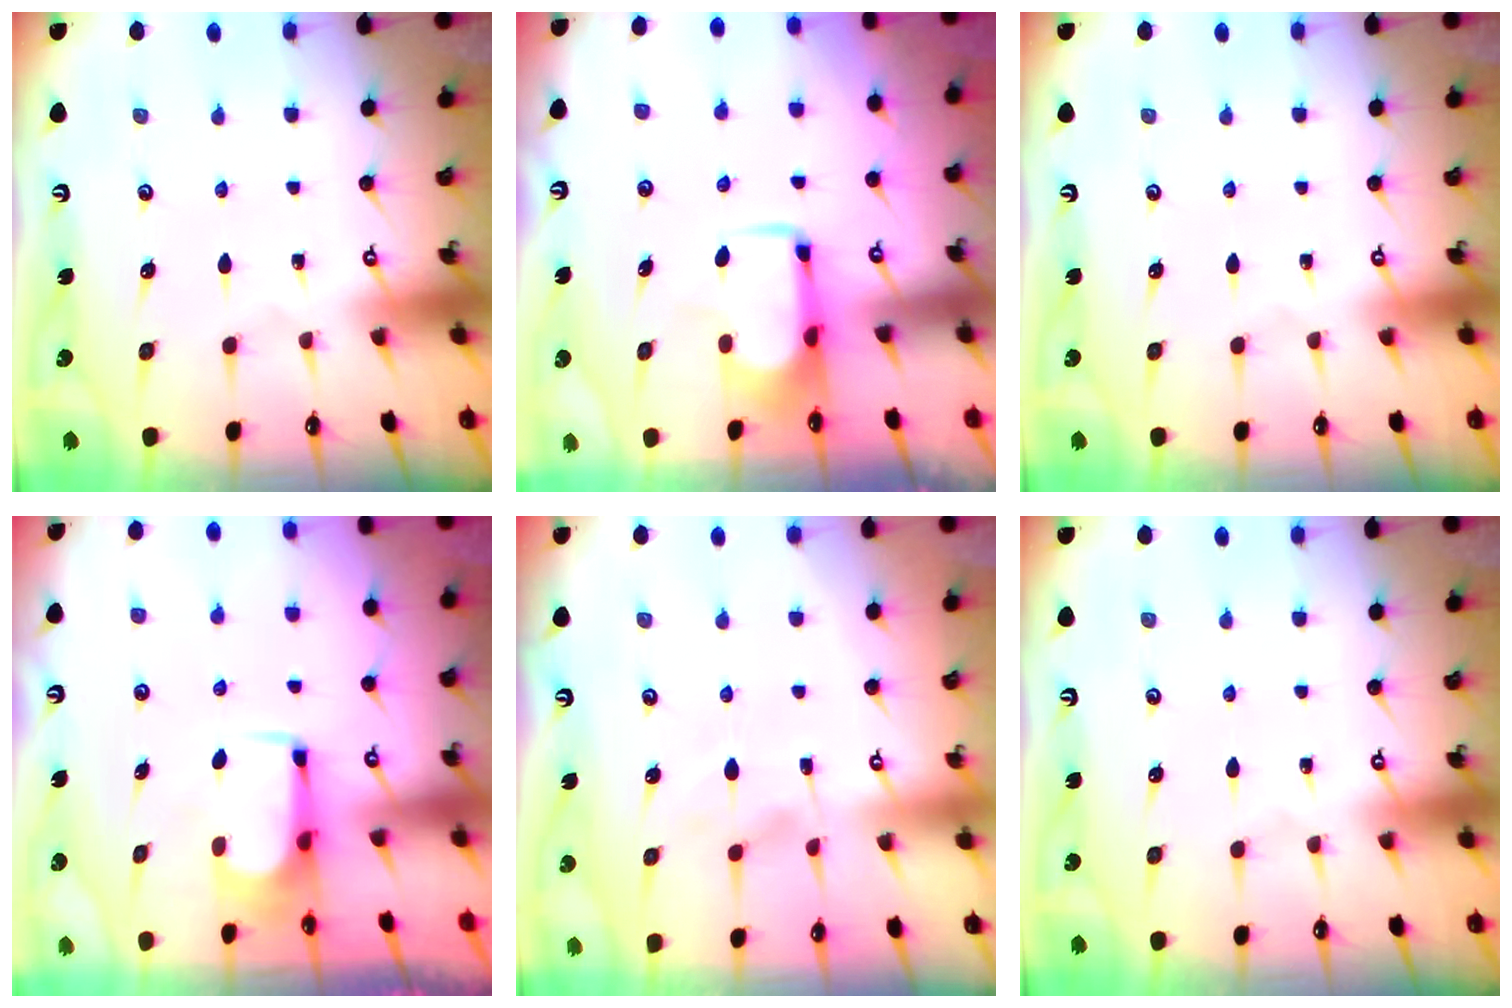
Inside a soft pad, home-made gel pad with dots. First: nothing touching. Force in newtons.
{"total": 2.0, "press": 1.9, "slide": 0.4}
{"total": 0.0}
{"total": 3.7, "press": 3.7, "slide": 0.2}
{"total": 3.5, "press": 3.4, "slide": 1.1}
{"total": 0.0}